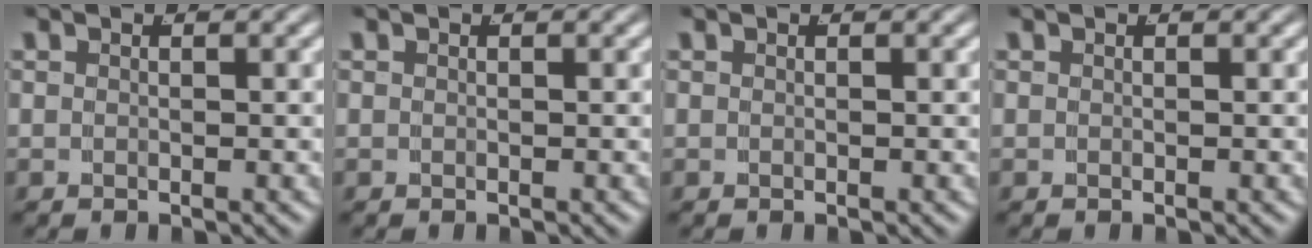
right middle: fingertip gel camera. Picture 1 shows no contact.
{"total": 0.0}
{"total": 0.0}
{"total": 0.0}